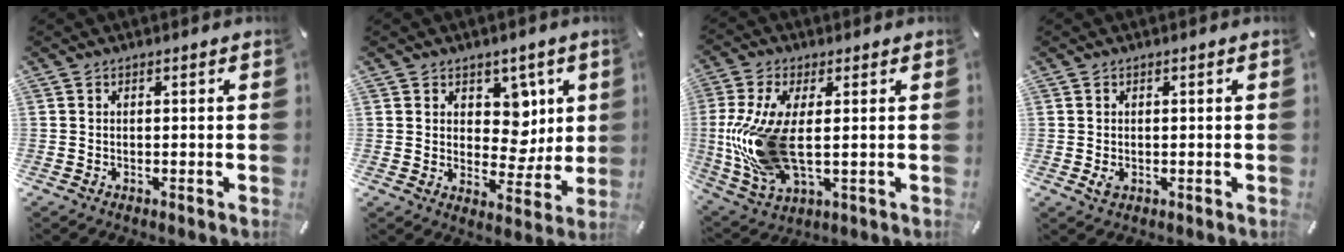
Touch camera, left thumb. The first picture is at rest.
{"total": 8.8, "force": [3.3, 7.4, 3.4], "torque": [-0.032, -0.028, 0.061]}
{"total": 15.4, "force": [0.5, 7.3, 13.6], "torque": [-0.309, -0.028, 0.010]}
{"total": 1.7, "force": [-0.2, 1.3, 1.1], "torque": [-0.018, 0.001, -0.002]}